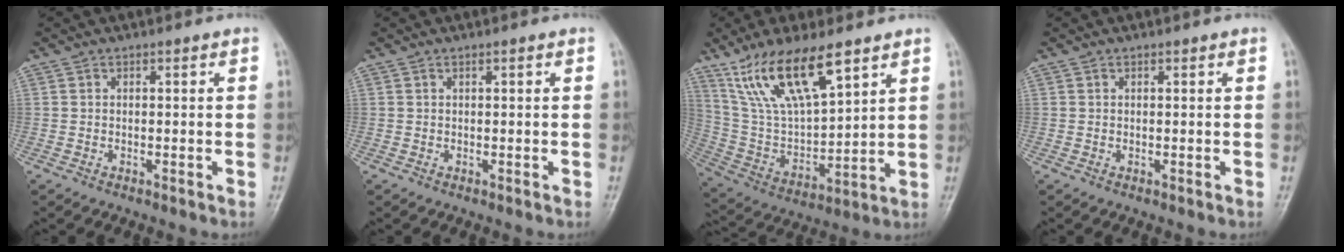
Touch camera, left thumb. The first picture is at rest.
{"total": 0.0}
{"total": 17.3, "force": [10.8, 5.8, 12.1], "torque": [-0.209, -0.041, 0.222]}
{"total": 0.0}